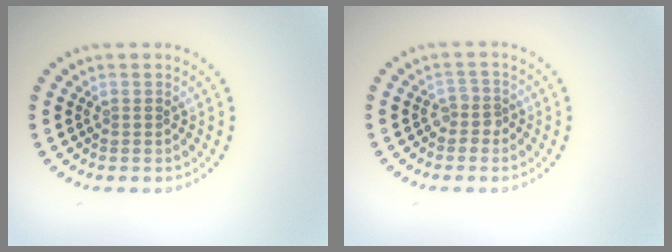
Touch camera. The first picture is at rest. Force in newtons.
{"total": 1.4, "press": 1.1, "slide": 0.9}